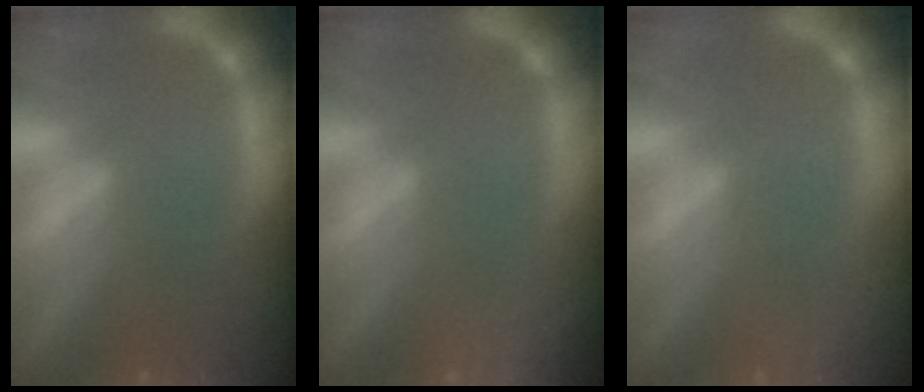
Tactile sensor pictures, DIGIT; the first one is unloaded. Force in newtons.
{"total": 3.5}
{"total": 0.9}